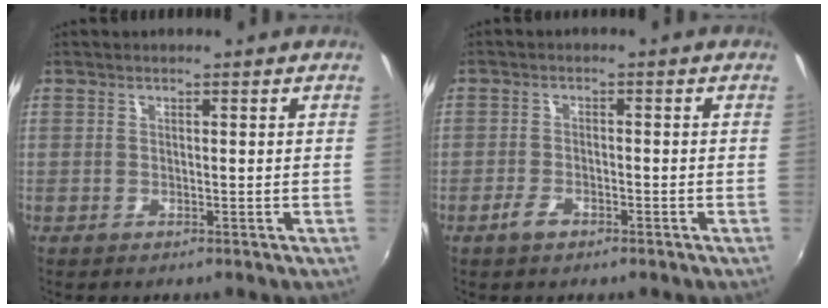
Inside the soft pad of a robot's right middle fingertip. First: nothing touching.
{"total": 2.8, "force": [-1.9, 1.2, 1.6], "torque": [-0.040, -0.002, -0.038]}